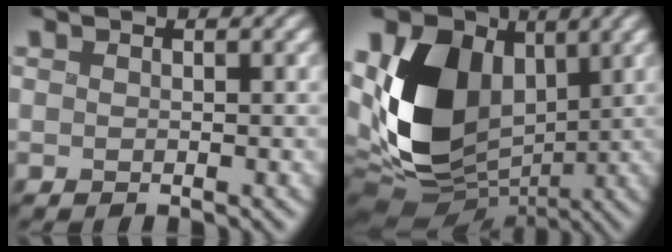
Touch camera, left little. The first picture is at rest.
{"total": 11.3, "force": [1.0, 8.1, 7.9], "torque": [-0.165, -0.005, 0.008]}